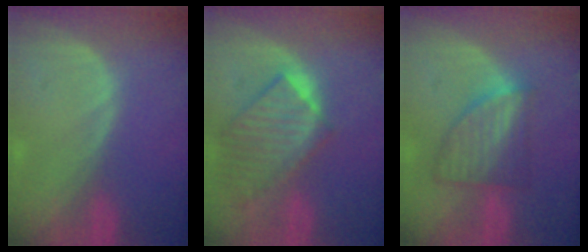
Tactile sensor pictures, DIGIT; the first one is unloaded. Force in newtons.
{"total": 9.8, "press": 8.6, "slide": 4.7}
{"total": 7.1, "press": 6.5, "slide": 3.0}